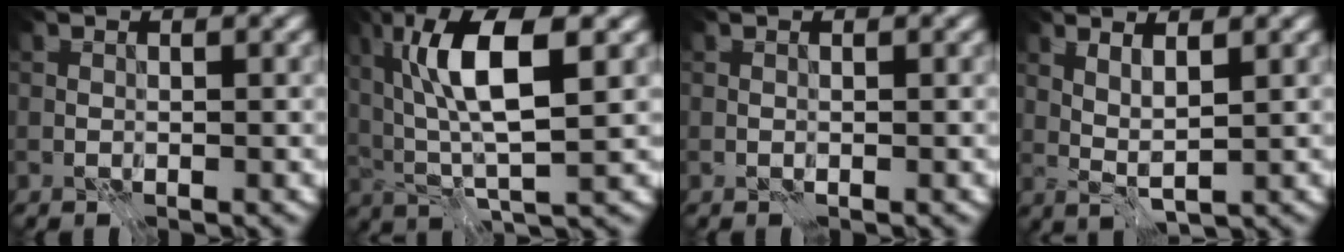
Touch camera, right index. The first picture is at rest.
{"total": 8.8, "force": [2.5, 2.8, 8.0], "torque": [-0.144, 0.004, 0.042]}
{"total": 0.0}
{"total": 2.1, "force": [1.1, 0.2, 1.8], "torque": [-0.034, -0.009, 0.025]}